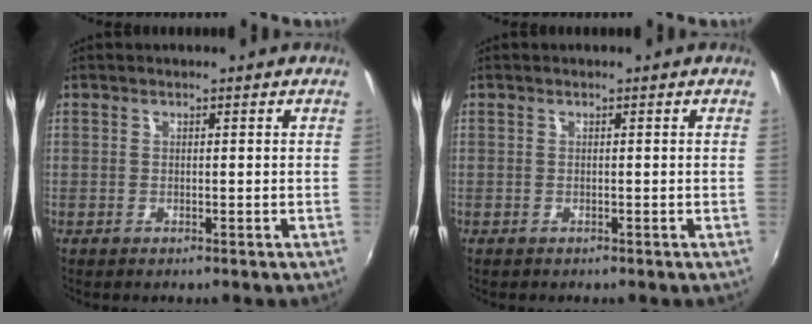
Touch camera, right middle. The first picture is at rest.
{"total": 0.0}